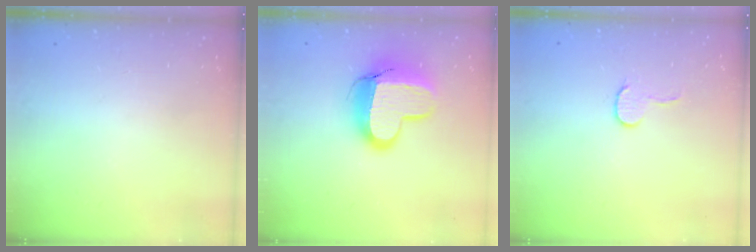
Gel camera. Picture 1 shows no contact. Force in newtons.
{"total": 14.1, "press": 14.1, "slide": 1.1}
{"total": 5.9, "press": 5.9, "slide": 0.5}